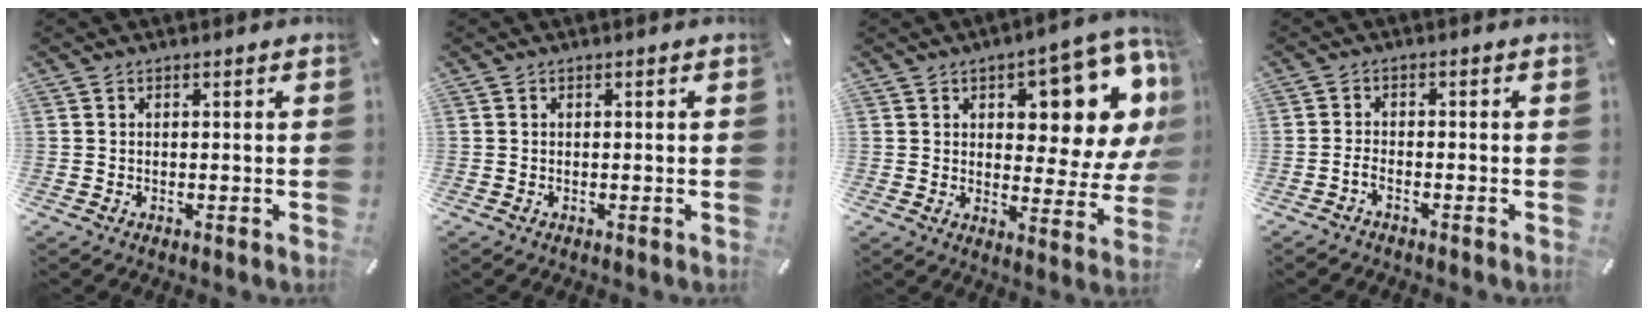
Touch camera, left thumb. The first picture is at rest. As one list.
[{"total": 0.0}, {"total": 14.8, "force": [8.2, 6.6, 10.4], "torque": [-0.114, -0.072, 0.131]}, {"total": 1.9, "force": [-1.5, 0.7, 1.0], "torque": [-0.020, 0.006, -0.027]}]